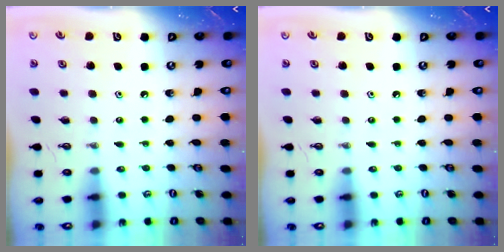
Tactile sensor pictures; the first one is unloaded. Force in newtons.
{"total": 0.0}